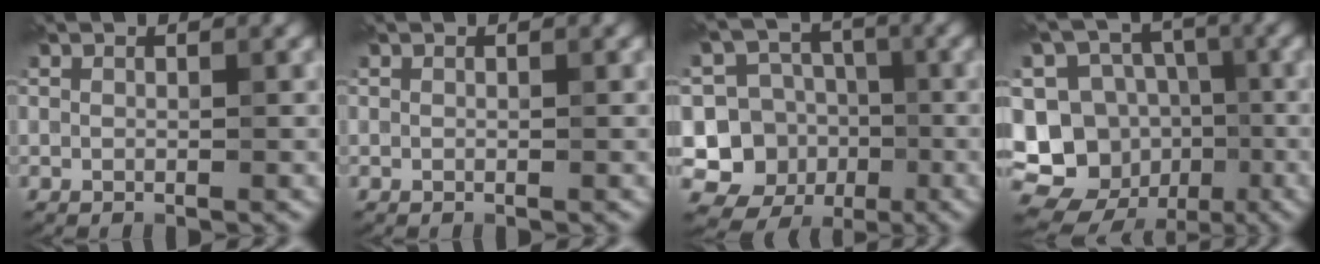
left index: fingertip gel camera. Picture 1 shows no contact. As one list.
[{"total": 0.0}, {"total": 7.8, "force": [-1.5, 7.4, 1.9], "torque": [-0.020, 0.004, -0.047]}, {"total": 16.1, "force": [-4.2, 15.0, 4.2], "torque": [-0.105, 0.010, -0.075]}]